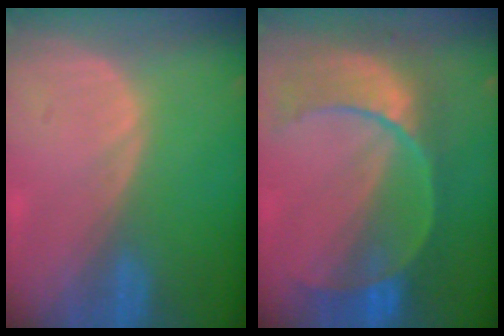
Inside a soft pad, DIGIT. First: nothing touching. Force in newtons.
{"total": 10.3, "press": 9.0, "slide": 5.0}